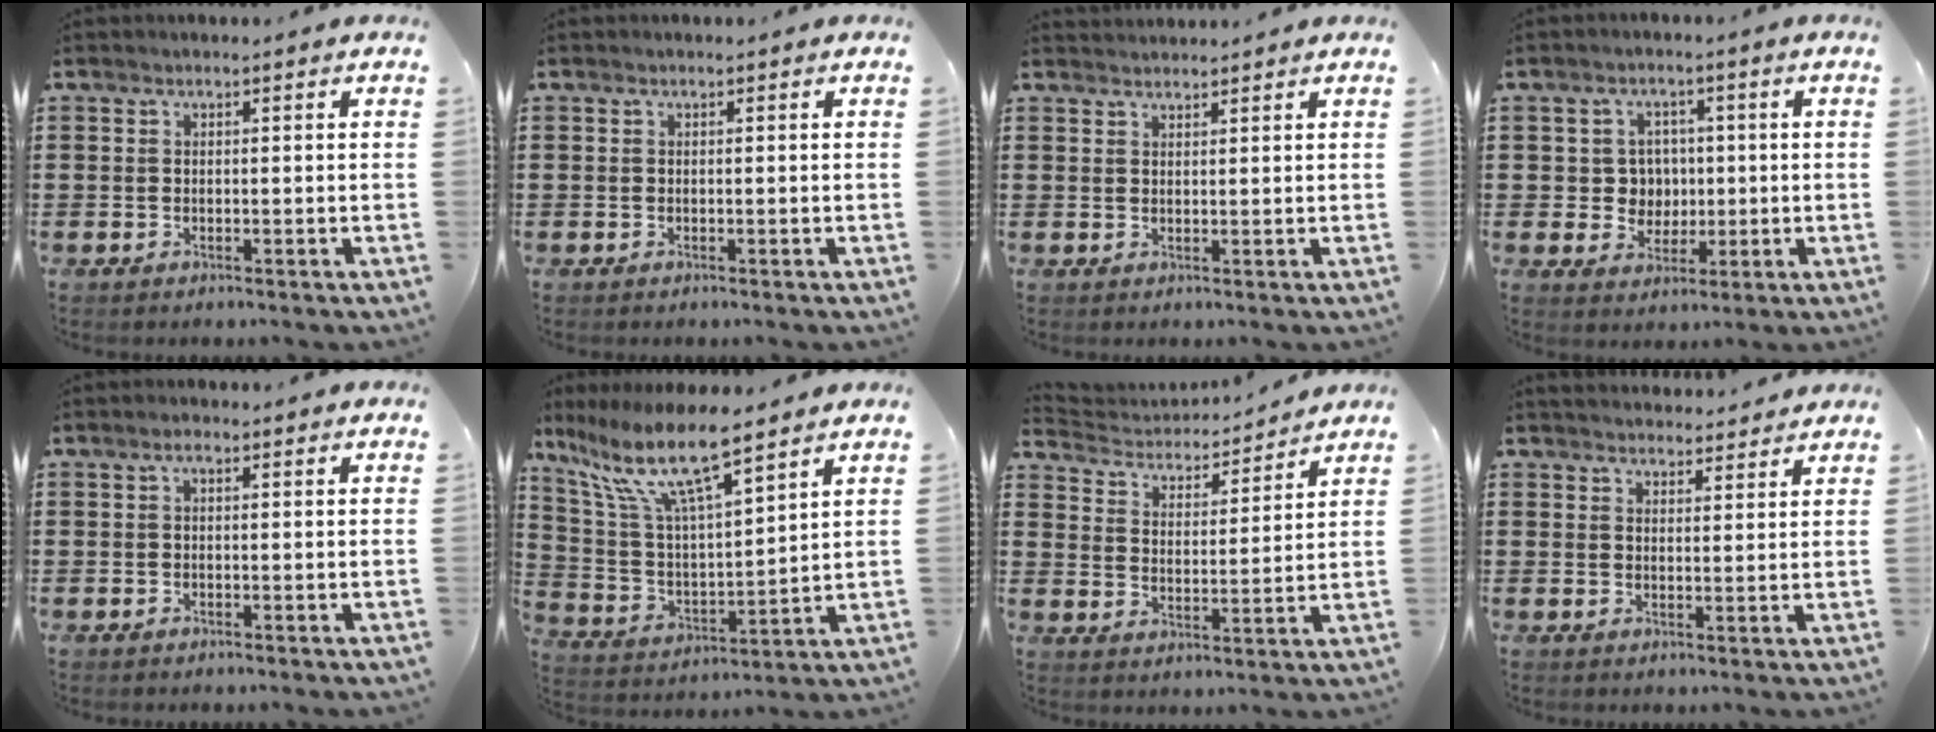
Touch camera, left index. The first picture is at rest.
{"total": 0.0}
{"total": 1.3, "force": [1.3, 0.1, 0.0], "torque": [-0.002, 0.000, 0.027]}
{"total": 4.7, "force": [0.3, 4.5, 1.5], "torque": [-0.042, 0.009, 0.001]}
{"total": 1.1, "force": [-0.1, 0.4, 1.0], "torque": [-0.020, 0.000, -0.003]}
{"total": 10.9, "force": [8.1, 1.5, 7.1], "torque": [-0.175, -0.043, 0.135]}
{"total": 3.2, "force": [3.2, 0.7, 0.1], "torque": [-0.026, -0.026, 0.047]}
{"total": 2.9, "force": [2.9, 0.3, -0.1], "torque": [-0.007, -0.010, 0.053]}